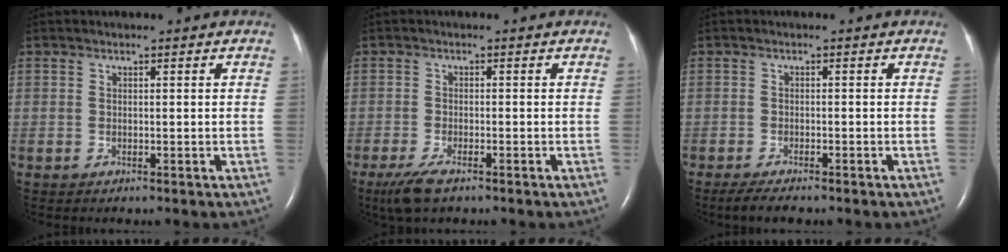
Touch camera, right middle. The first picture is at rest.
{"total": 4.1, "force": [-2.8, 1.0, 2.9], "torque": [-0.070, -0.011, -0.051]}
{"total": 3.4, "force": [-2.7, 0.7, 1.9], "torque": [-0.039, -0.010, -0.041]}